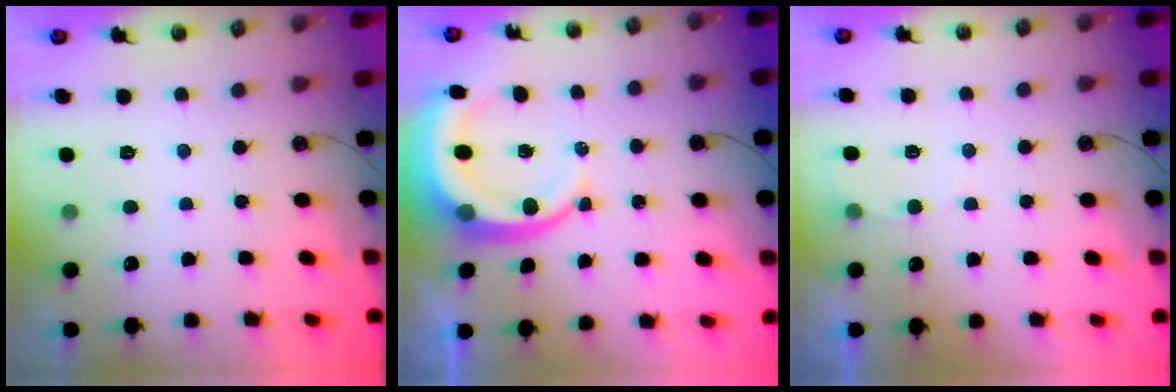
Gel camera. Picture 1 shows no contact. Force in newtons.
{"total": 10.0, "press": 9.9, "slide": 1.4}
{"total": 3.5, "press": 3.5, "slide": 0.3}